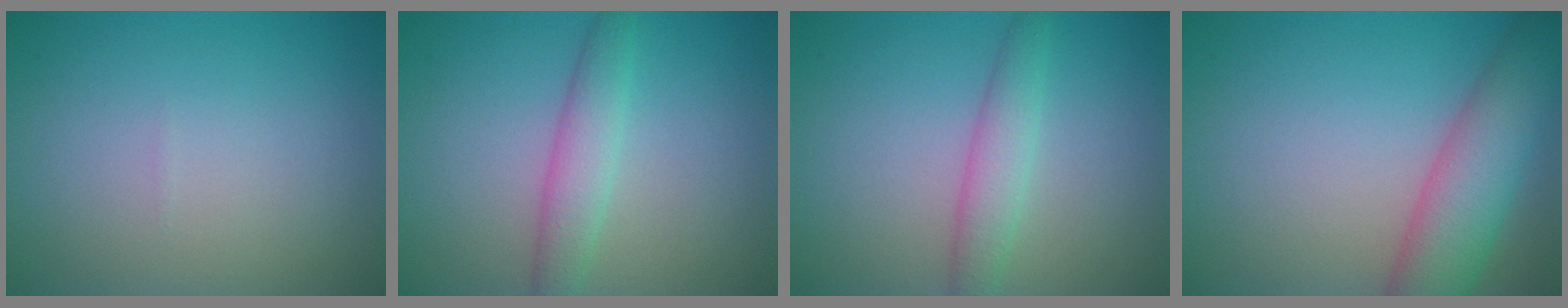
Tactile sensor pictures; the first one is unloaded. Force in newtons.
{"total": 2.9, "press": 2.9, "slide": 0.2}
{"total": 2.7, "press": 2.7, "slide": 0.1}
{"total": 6.8, "press": 6.8, "slide": 0.4}